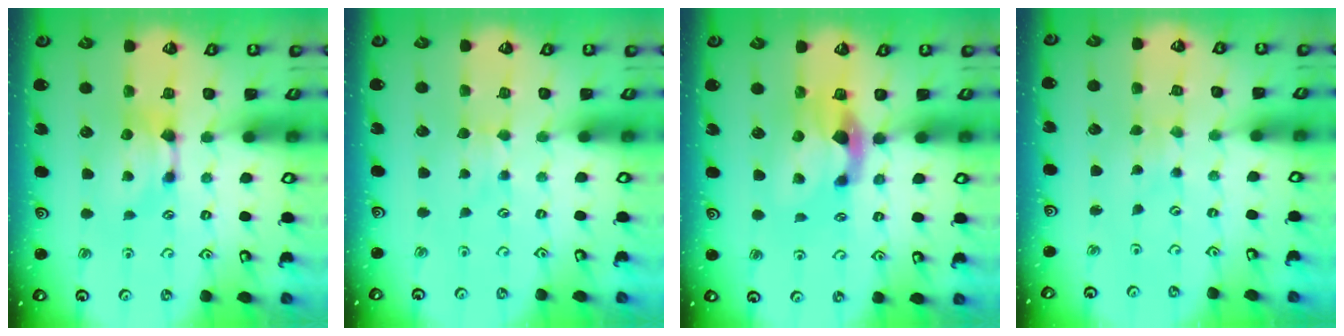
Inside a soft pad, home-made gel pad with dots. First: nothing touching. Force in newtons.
{"total": 2.5, "press": 2.4, "slide": 0.4}
{"total": 2.8, "press": 2.5, "slide": 1.3}
{"total": 3.9, "press": 3.9, "slide": 0.1}